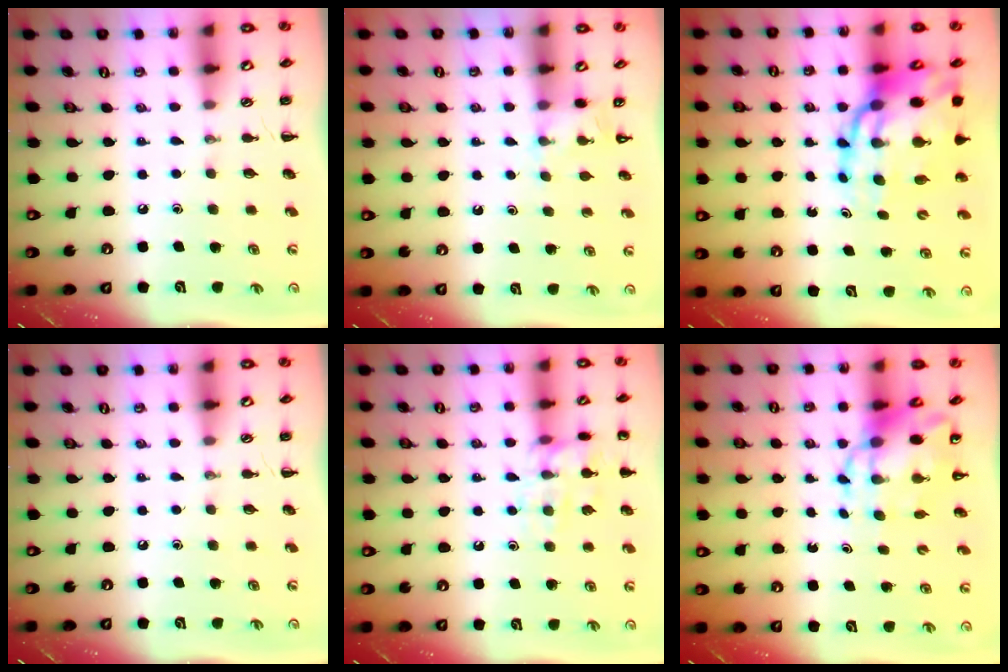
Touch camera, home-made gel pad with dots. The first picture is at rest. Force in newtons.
{"total": 4.1, "press": 3.9, "slide": 1.3}
{"total": 17.5, "press": 16.8, "slide": 4.9}
{"total": 0.0}
{"total": 12.8, "press": 12.8, "slide": 0.7}
{"total": 8.9, "press": 8.5, "slide": 2.7}